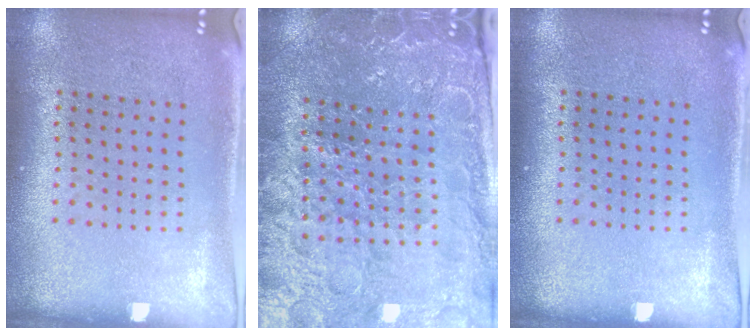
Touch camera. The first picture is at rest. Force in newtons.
{"total": 4.1, "press": 4.0, "slide": 0.8}
{"total": 0.0}